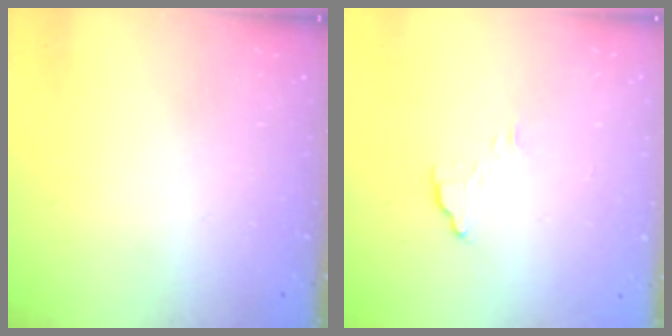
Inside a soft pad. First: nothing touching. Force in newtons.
{"total": 4.2, "press": 4.2, "slide": 0.3}